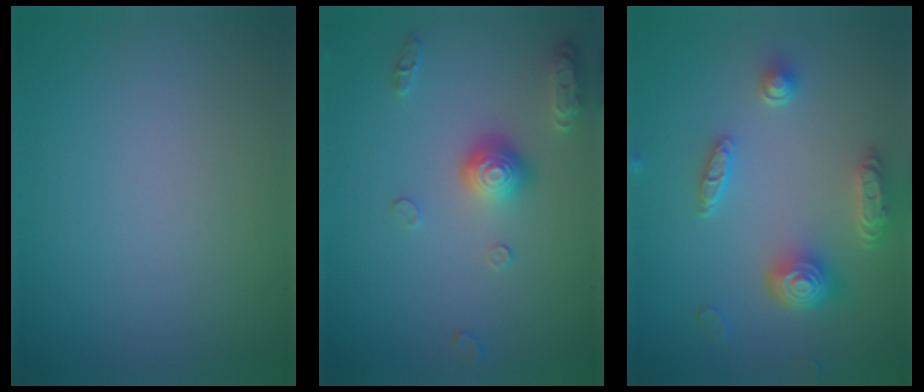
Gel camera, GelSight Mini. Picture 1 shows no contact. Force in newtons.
{"total": 3.0, "press": 2.9, "slide": 0.7}
{"total": 4.8, "press": 3.9, "slide": 2.7}